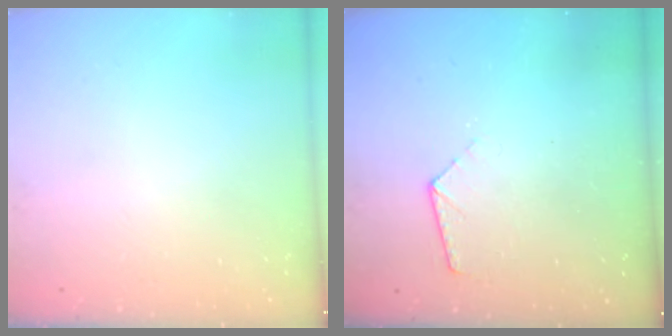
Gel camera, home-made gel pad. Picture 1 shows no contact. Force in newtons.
{"total": 6.5, "press": 6.5, "slide": 0.5}